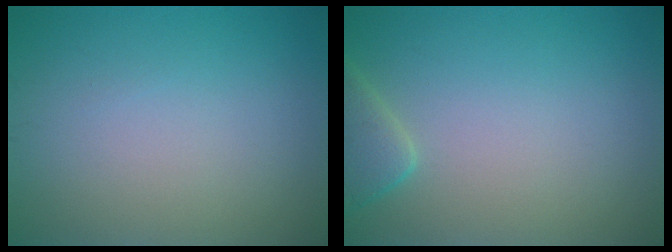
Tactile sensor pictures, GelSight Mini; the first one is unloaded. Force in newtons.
{"total": 2.4, "press": 2.4, "slide": 0.3}